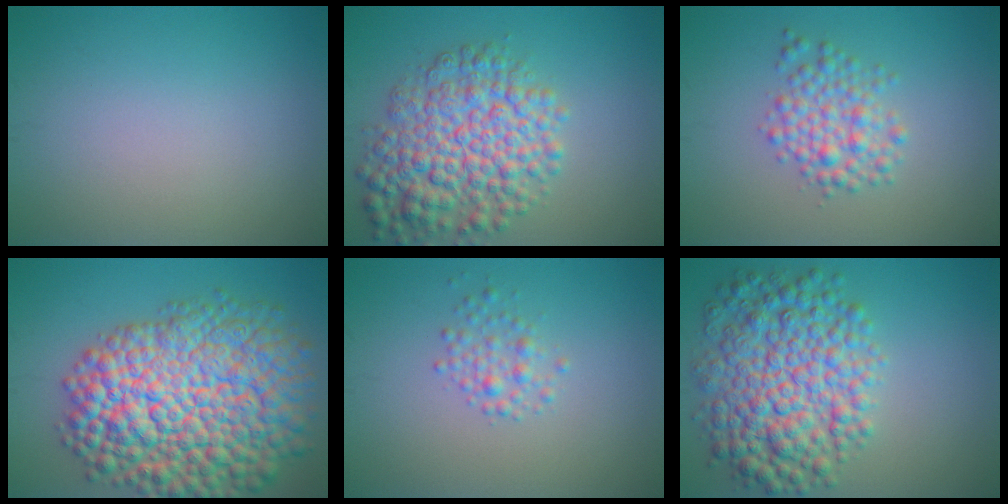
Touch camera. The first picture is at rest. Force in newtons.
{"total": 8.1, "press": 8.1, "slide": 0.2}
{"total": 3.3, "press": 3.3, "slide": 0.1}
{"total": 15.8, "press": 15.8, "slide": 0.6}
{"total": 1.8, "press": 1.8, "slide": 0.0}
{"total": 9.0, "press": 9.0, "slide": 0.0}